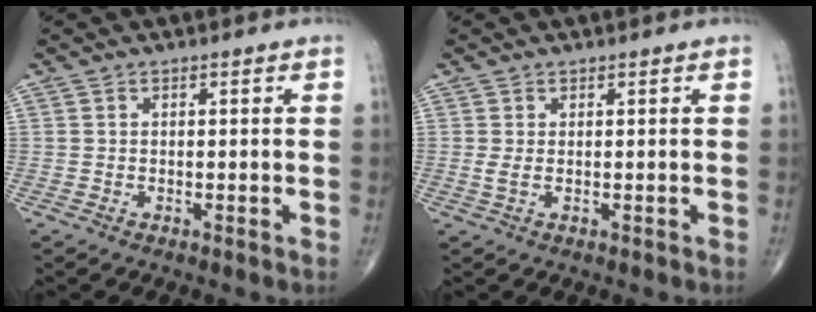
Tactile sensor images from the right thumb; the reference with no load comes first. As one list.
[{"total": 1.2, "force": [0.2, 0.4, 1.1], "torque": [-0.032, 0.002, 0.007]}]